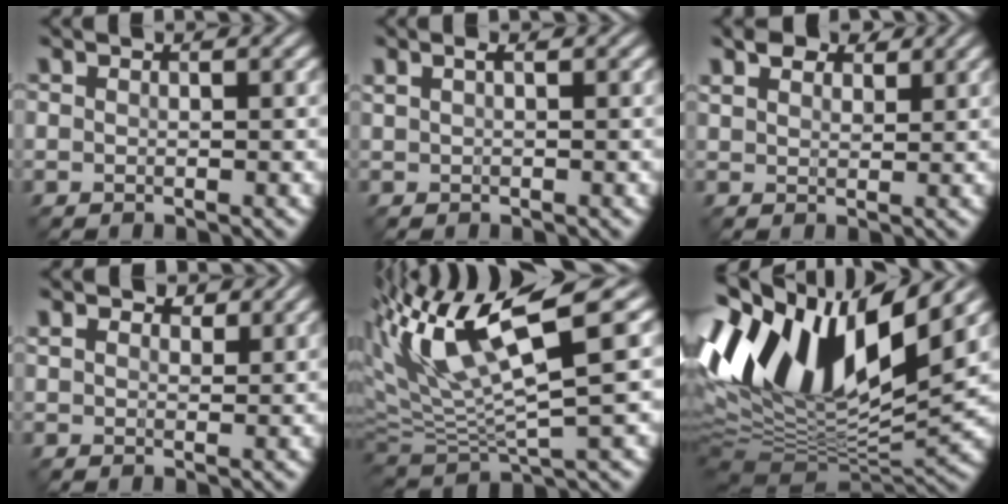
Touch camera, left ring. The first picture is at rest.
{"total": 0.8, "force": [0.4, 0.2, 0.7], "torque": [-0.018, 0.005, 0.007]}
{"total": 3.0, "force": [2.3, 1.4, 1.2], "torque": [-0.029, 0.009, 0.040]}
{"total": 2.6, "force": [2.0, 1.3, 1.1], "torque": [-0.027, 0.004, 0.032]}
{"total": 10.3, "force": [4.6, 2.5, 8.9], "torque": [-0.172, 0.008, 0.090]}
{"total": 15.2, "force": [4.9, 6.9, 12.6], "torque": [-0.245, 0.010, 0.080]}